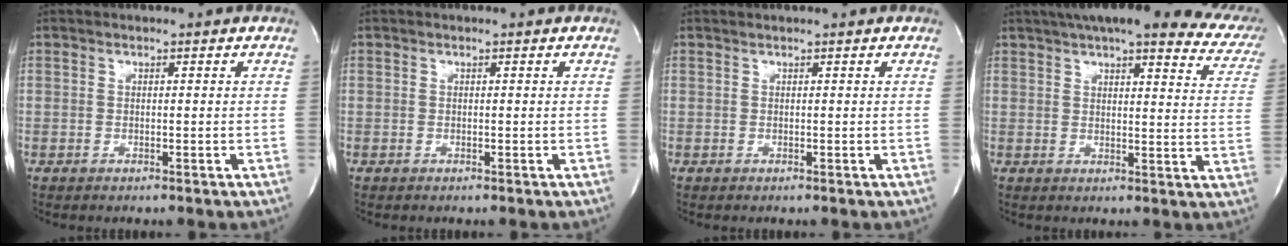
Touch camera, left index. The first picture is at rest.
{"total": 0.0}
{"total": 0.0}
{"total": 25.0, "force": [20.8, 4.9, 13.0], "torque": [-0.184, -0.014, 0.230]}